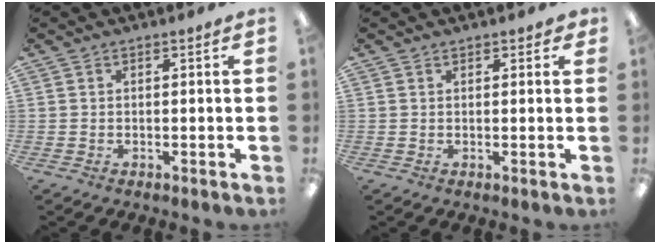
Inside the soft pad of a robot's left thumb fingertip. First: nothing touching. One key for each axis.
{"total": 1.3, "fx": 1.0, "fy": 0.7, "fz": 0.5, "tx": -0.002, "ty": -0.002, "tz": 0.017}